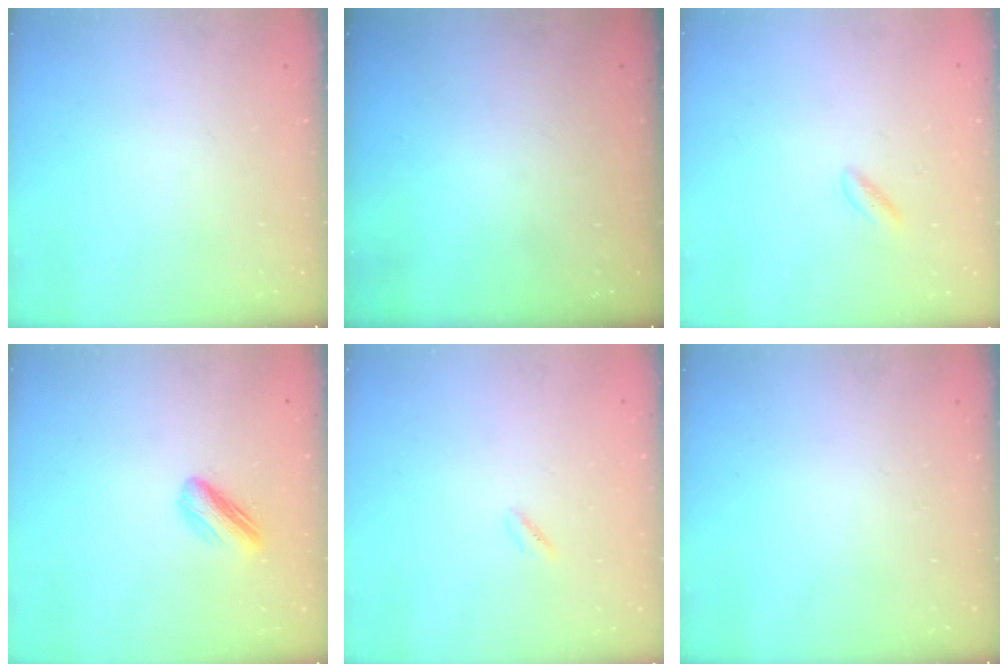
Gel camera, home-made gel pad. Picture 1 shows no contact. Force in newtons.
{"total": 0.0}
{"total": 1.0, "press": 0.9, "slide": 0.5}
{"total": 5.1, "press": 5.1, "slide": 0.4}
{"total": 0.7, "press": 0.2, "slide": 0.7}
{"total": 0.0}